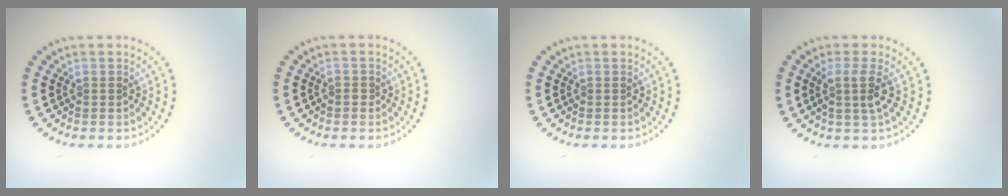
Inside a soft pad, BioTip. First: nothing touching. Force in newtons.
{"total": 0.5, "press": 0.3, "slide": 0.4}
{"total": 0.0}
{"total": 2.3, "press": 1.7, "slide": 1.5}